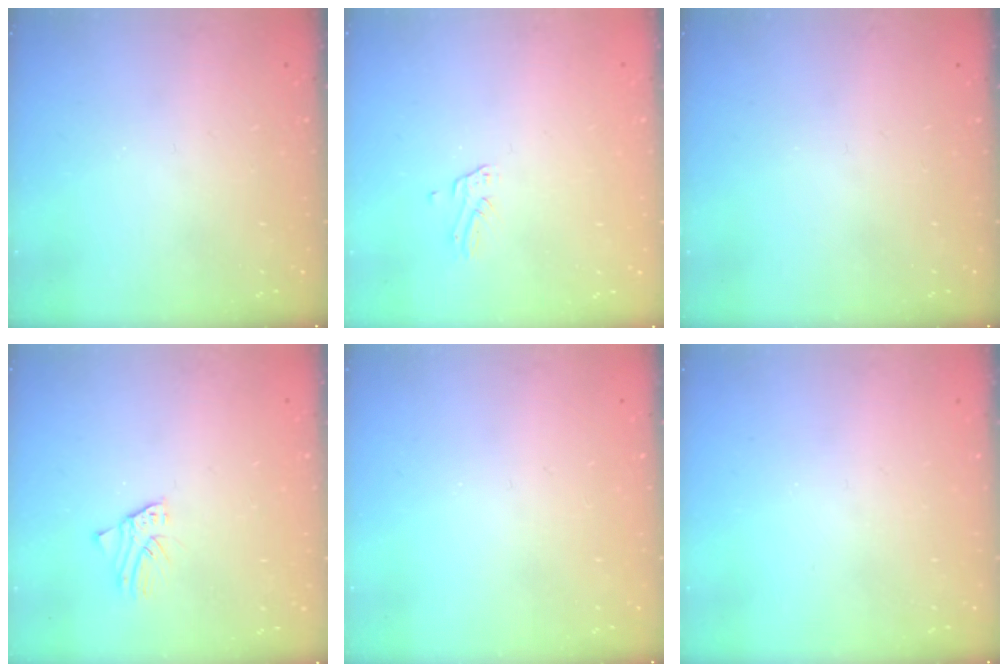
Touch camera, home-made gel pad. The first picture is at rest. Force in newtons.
{"total": 1.2, "press": 1.2, "slide": 0.1}
{"total": 0.0}
{"total": 1.6, "press": 1.6, "slide": 0.2}
{"total": 0.0}
{"total": 0.0}